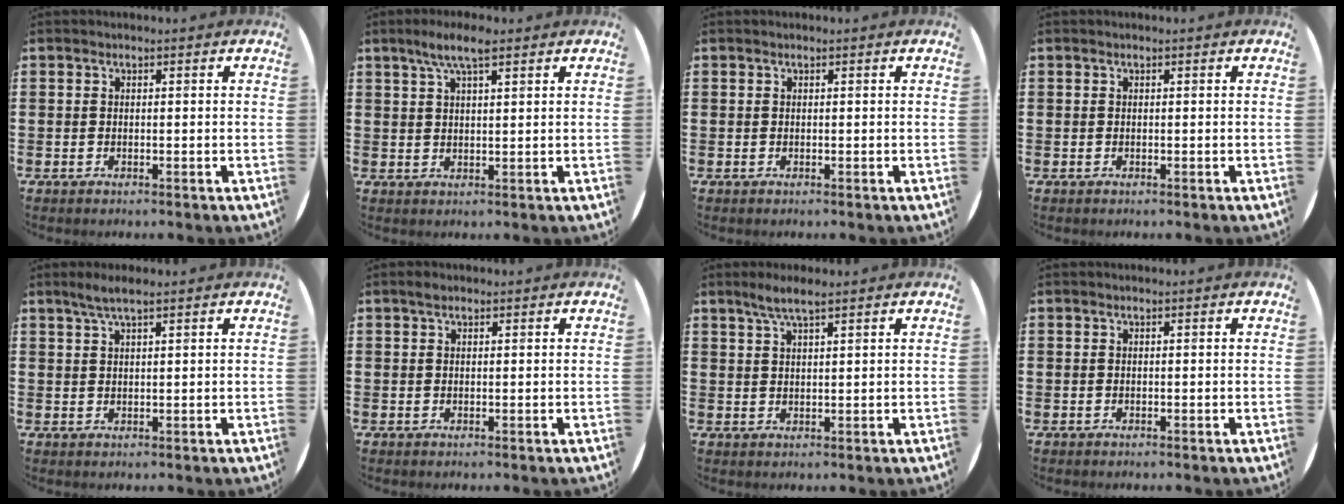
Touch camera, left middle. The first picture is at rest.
{"total": 4.9, "force": [3.3, 1.1, 3.4], "torque": [-0.066, 0.005, 0.056]}
{"total": 0.0}
{"total": 0.0}
{"total": 2.5, "force": [1.8, 0.1, 1.7], "torque": [-0.033, 0.004, 0.032]}
{"total": 0.9, "force": [0.6, 0.5, 0.4], "torque": [-0.002, 0.002, 0.009]}
{"total": 3.2, "force": [2.3, 0.4, 2.1], "torque": [-0.045, 0.004, 0.041]}
{"total": 0.0}